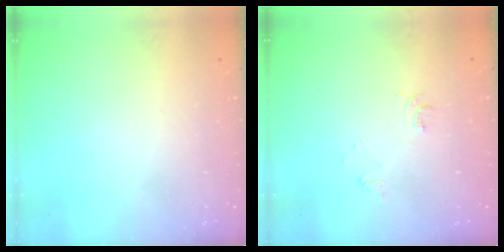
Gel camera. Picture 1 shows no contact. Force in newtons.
{"total": 5.1, "press": 5.1, "slide": 0.7}